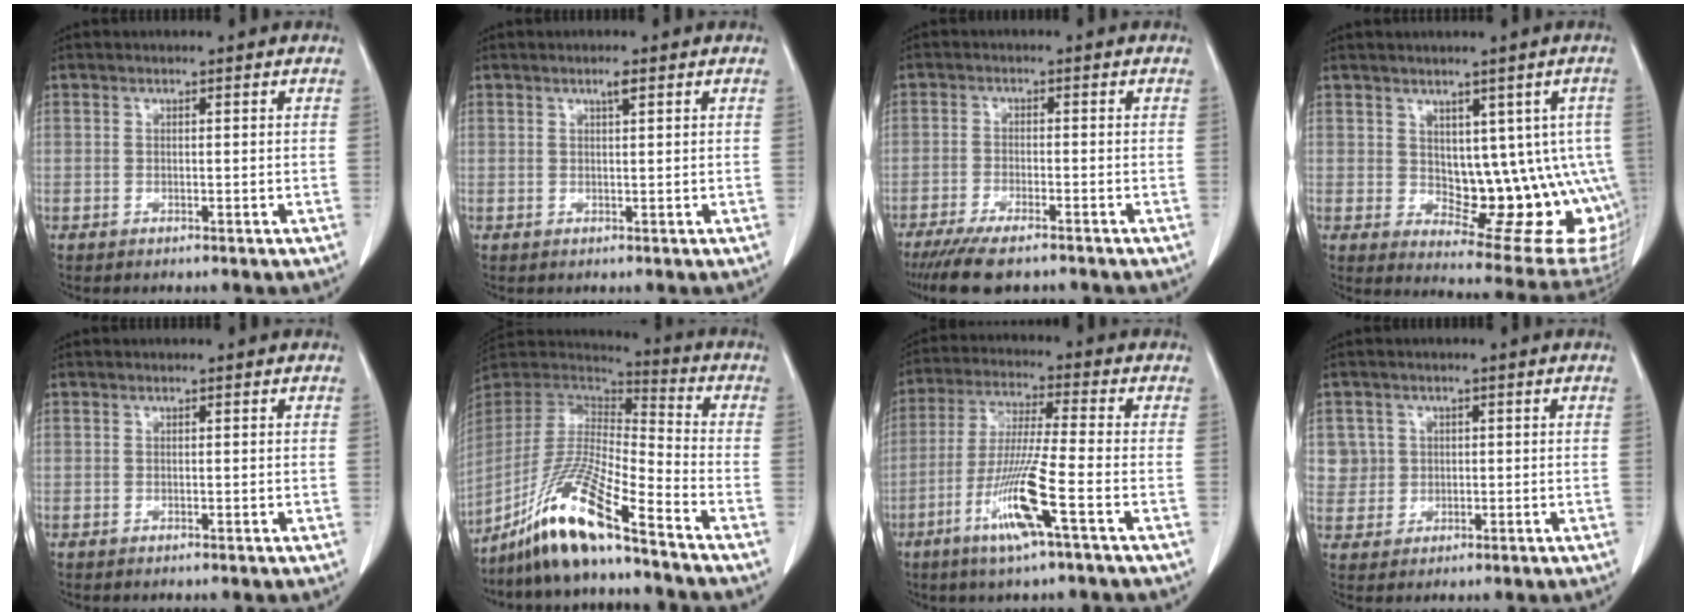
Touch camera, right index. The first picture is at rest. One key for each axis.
{"total": 1.2, "fx": 0.7, "fy": 0.0, "fz": 1.0, "tx": -0.019, "ty": 0.000, "tz": 0.013}
{"total": 8.4, "fx": -6.7, "fy": 1.5, "fz": 4.8, "tx": -0.077, "ty": -0.018, "tz": -0.107}
{"total": 14.0, "fx": 0.3, "fy": 6.7, "fz": 12.3, "tx": -0.126, "ty": 0.003, "tz": 0.024}
{"total": 0.0}
{"total": 15.2, "fx": -10.8, "fy": 0.4, "fz": 10.6, "tx": -0.212, "ty": -0.015, "tz": -0.207}
{"total": 12.3, "fx": -5.3, "fy": -0.6, "fz": 11.1, "tx": -0.227, "ty": -0.018, "tz": -0.104}
{"total": 4.5, "fx": 0.9, "fy": 4.4, "fz": -0.1, "tx": 0.013, "ty": 0.009, "tz": 0.023}